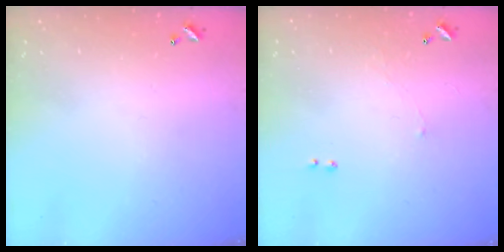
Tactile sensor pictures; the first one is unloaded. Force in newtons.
{"total": 1.2, "press": 1.0, "slide": 0.6}